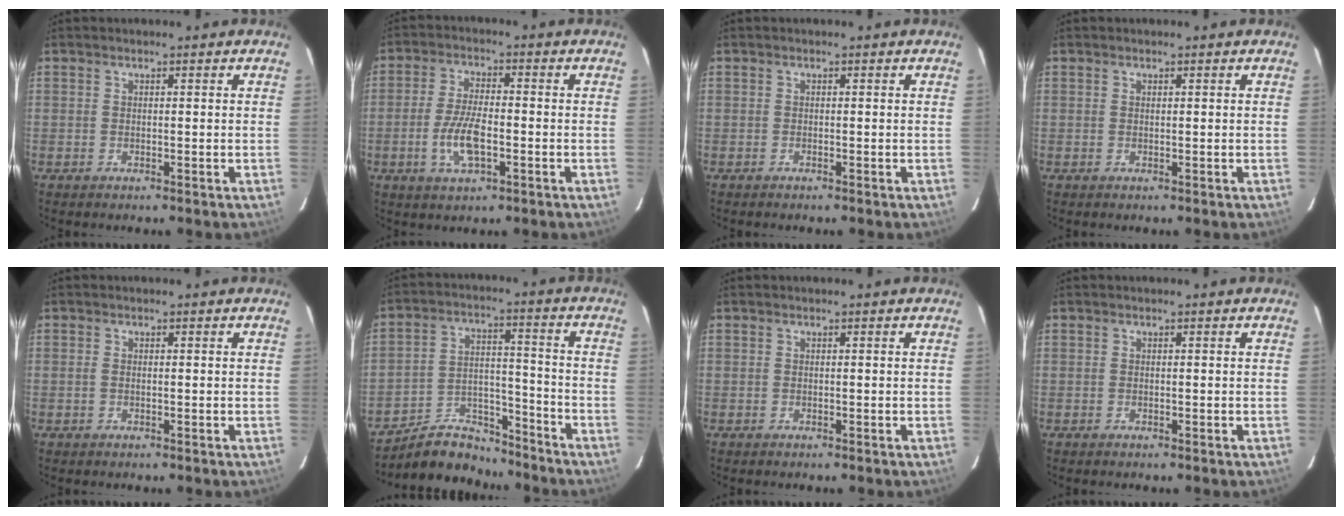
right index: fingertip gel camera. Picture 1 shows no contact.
{"total": 8.0, "force": [-2.4, 3.1, 7.0], "torque": [-0.146, -0.003, -0.045]}
{"total": 0.0}
{"total": 0.0}
{"total": 0.7, "force": [0.0, 0.4, 0.6], "torque": [-0.014, 0.000, -0.002]}
{"total": 11.5, "force": [-10.3, 4.4, 2.2], "torque": [-0.053, 0.033, -0.168]}
{"total": 0.0}
{"total": 0.0}